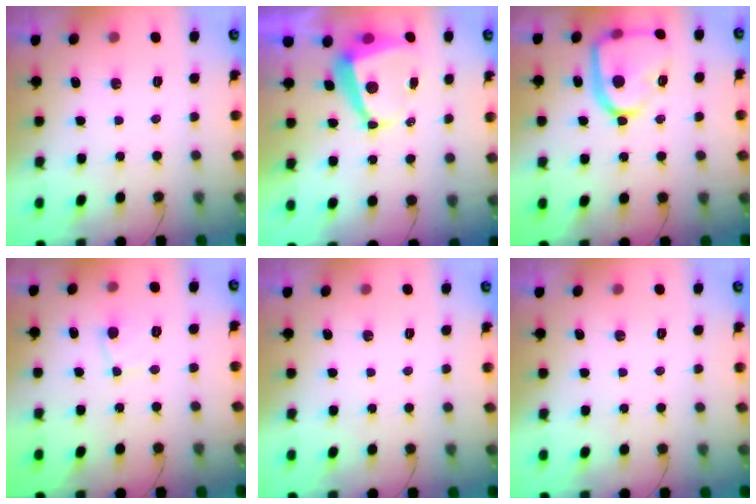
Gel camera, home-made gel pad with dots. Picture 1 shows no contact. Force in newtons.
{"total": 6.3, "press": 6.3, "slide": 0.6}
{"total": 17.9, "press": 17.8, "slide": 1.7}
{"total": 2.4, "press": 2.4, "slide": 0.1}
{"total": 0.0}
{"total": 0.0}